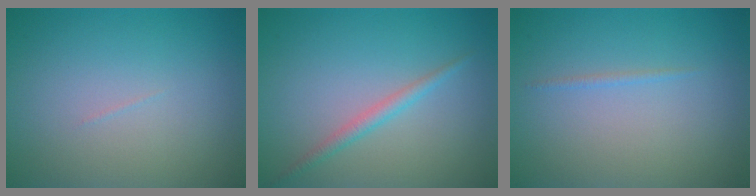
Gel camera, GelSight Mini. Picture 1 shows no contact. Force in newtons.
{"total": 1.5, "press": 1.5, "slide": 0.1}
{"total": 0.5, "press": 0.5, "slide": 0.1}